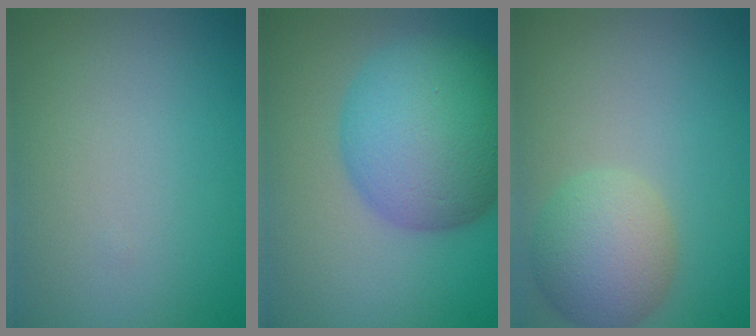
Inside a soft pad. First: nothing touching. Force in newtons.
{"total": 10.8, "press": 10.8, "slide": 0.3}
{"total": 4.7, "press": 4.7, "slide": 0.1}